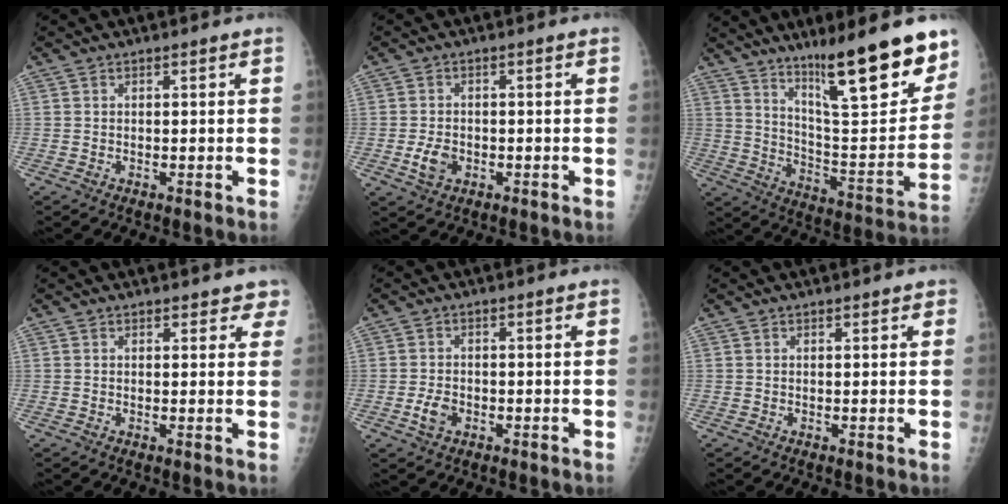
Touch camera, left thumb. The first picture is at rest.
{"total": 3.8, "force": [-1.2, 2.7, 2.4], "torque": [-0.040, 0.006, -0.020]}
{"total": 22.7, "force": [14.9, 4.2, 16.6], "torque": [-0.215, -0.083, 0.246]}
{"total": 3.3, "force": [2.8, 1.5, 1.0], "torque": [0.027, -0.009, 0.022]}
{"total": 3.1, "force": [-1.2, 2.1, 1.9], "torque": [-0.034, 0.008, -0.021]}
{"total": 0.9, "force": [0.6, 0.4, 0.5], "torque": [-0.002, -0.001, 0.006]}